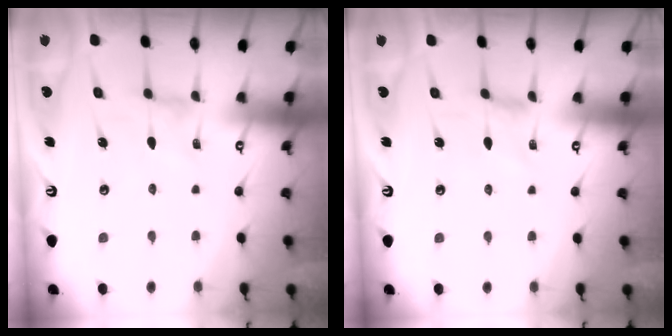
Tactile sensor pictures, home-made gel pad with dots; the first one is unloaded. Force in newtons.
{"total": 0.0}